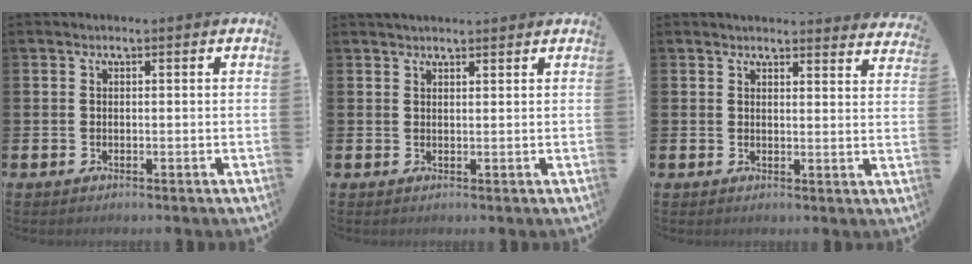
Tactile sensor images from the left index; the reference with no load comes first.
{"total": 1.7, "force": [1.7, 0.3, 0.3], "torque": [0.006, -0.006, 0.028]}
{"total": 3.2, "force": [3.2, 0.2, 0.0], "torque": [0.009, -0.024, 0.055]}